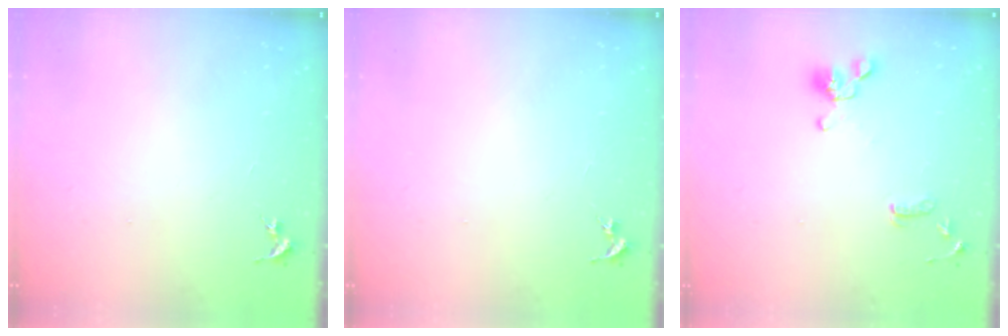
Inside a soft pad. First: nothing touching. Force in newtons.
{"total": 0.0}
{"total": 11.5, "press": 11.3, "slide": 1.8}